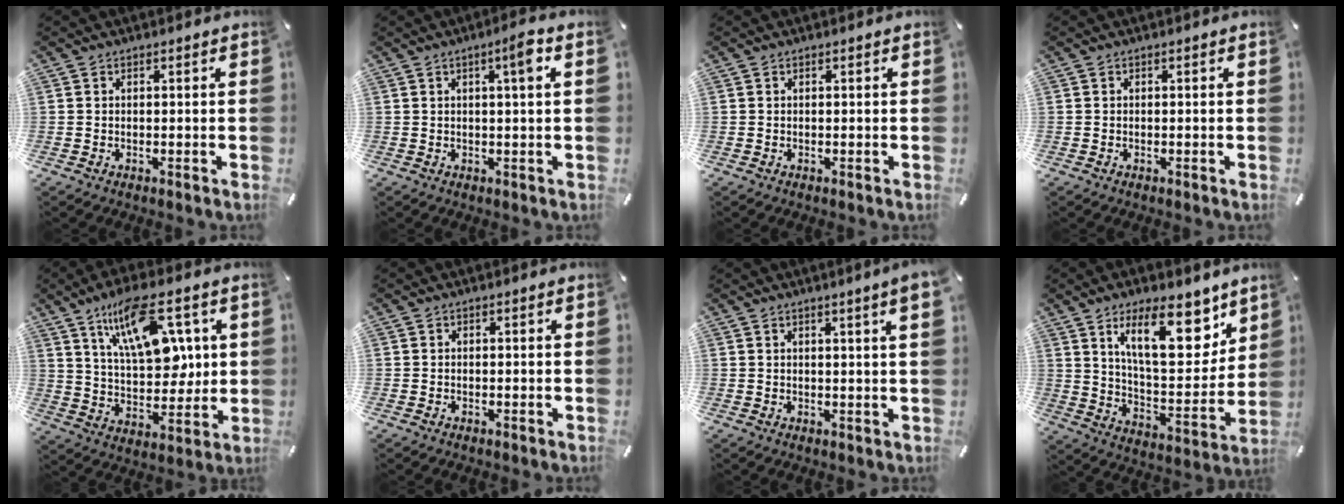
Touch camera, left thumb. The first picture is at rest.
{"total": 4.5, "force": [1.7, 0.2, 4.2], "torque": [-0.068, -0.006, 0.022]}
{"total": 0.0}
{"total": 0.0}
{"total": 18.5, "force": [8.4, 9.6, 13.4], "torque": [-0.223, -0.016, 0.143]}
{"total": 0.0}
{"total": 4.2, "force": [1.9, 0.0, 3.7], "torque": [-0.063, -0.006, 0.031]}
{"total": 19.7, "force": [10.9, 8.1, 14.3], "torque": [-0.216, -0.053, 0.178]}